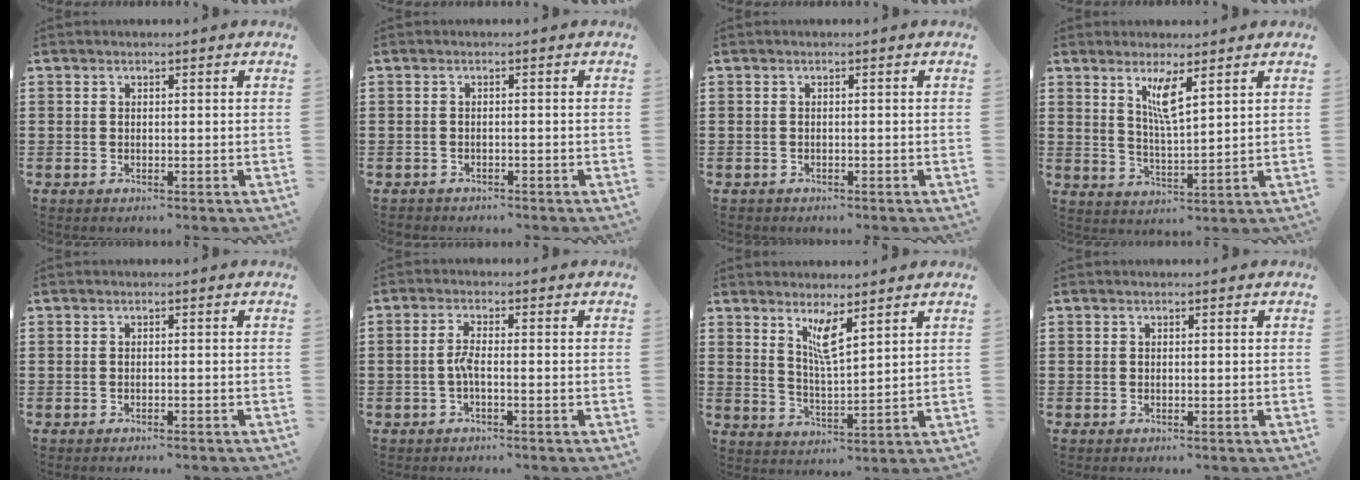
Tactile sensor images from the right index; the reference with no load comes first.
{"total": 1.1, "force": [-1.0, 0.3, -0.2], "torque": [0.000, 0.003, -0.025]}
{"total": 0.6, "force": [-0.6, 0.1, -0.1], "torque": [-0.001, 0.001, -0.014]}
{"total": 5.0, "force": [2.7, 0.7, 4.1], "torque": [-0.080, -0.001, 0.044]}
{"total": 0.6, "force": [-0.5, -0.1, 0.1], "torque": [-0.003, -0.002, -0.011]}
{"total": 2.8, "force": [-0.9, 0.4, 2.6], "torque": [-0.064, -0.004, -0.023]}
{"total": 4.8, "force": [3.0, 0.6, 3.7], "torque": [-0.074, -0.003, 0.051]}
{"total": 0.0}